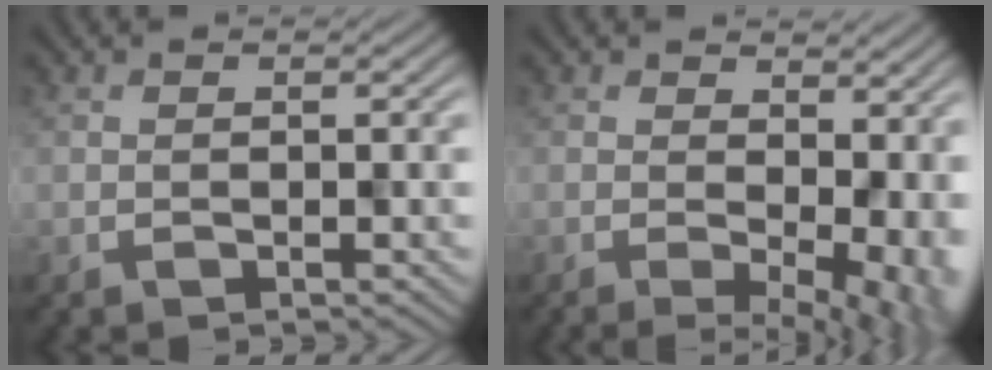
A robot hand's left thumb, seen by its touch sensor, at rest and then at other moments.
{"total": 8.0, "force": [-0.8, 3.5, 7.2], "torque": [-0.087, -0.020, 0.010]}